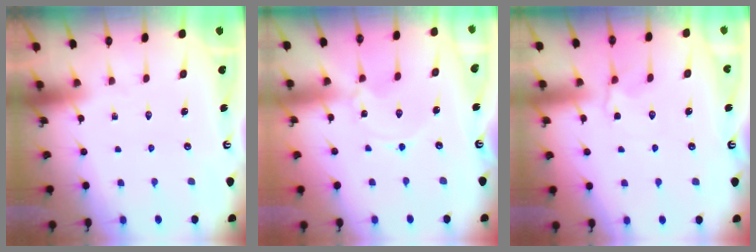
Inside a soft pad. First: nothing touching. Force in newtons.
{"total": 0.0}
{"total": 2.3, "press": 2.0, "slide": 1.2}